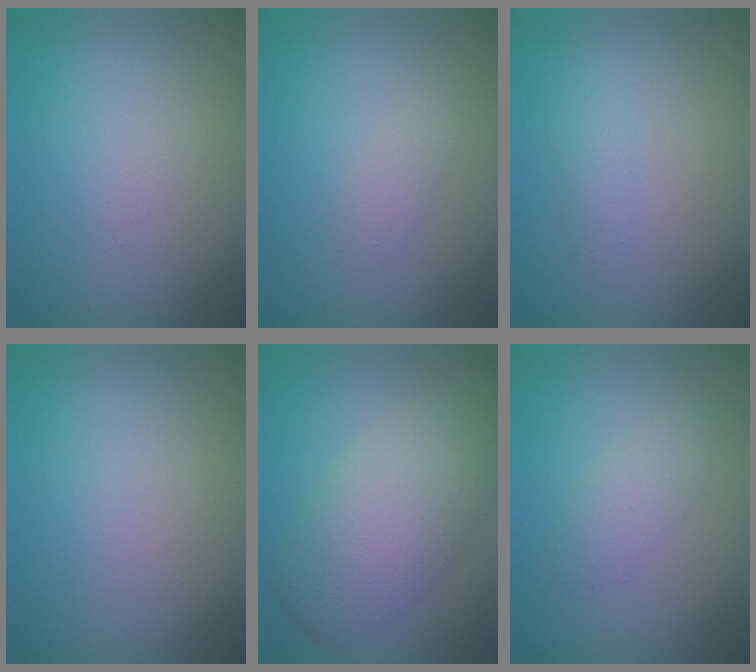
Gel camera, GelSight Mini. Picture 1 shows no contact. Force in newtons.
{"total": 1.0, "press": 1.0, "slide": 0.0}
{"total": 0.8, "press": 0.8, "slide": 0.0}
{"total": 0.0}
{"total": 7.9, "press": 7.8, "slide": 0.5}
{"total": 1.8, "press": 1.8, "slide": 0.1}